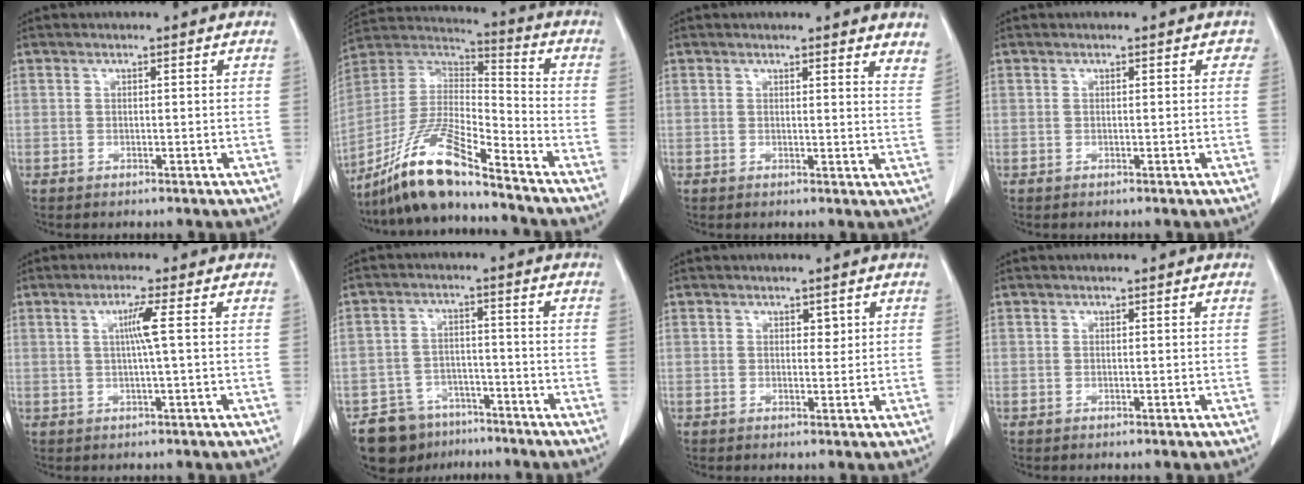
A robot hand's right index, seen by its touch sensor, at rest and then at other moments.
{"total": 15.4, "force": [-12.2, 1.5, 9.3], "torque": [-0.183, -0.003, -0.227]}
{"total": 5.7, "force": [5.4, 1.0, 1.6], "torque": [-0.006, -0.024, 0.036]}
{"total": 0.5, "force": [0.0, 0.5, 0.2], "torque": [0.011, 0.005, -0.006]}
{"total": 3.3, "force": [0.5, -0.9, 3.1], "torque": [-0.062, 0.001, 0.009]}
{"total": 8.6, "force": [-6.6, 5.5, 1.1], "torque": [-0.016, 0.018, -0.104]}
{"total": 1.3, "force": [0.6, 0.8, 0.8], "torque": [-0.008, -0.004, 0.009]}
{"total": 0.0}